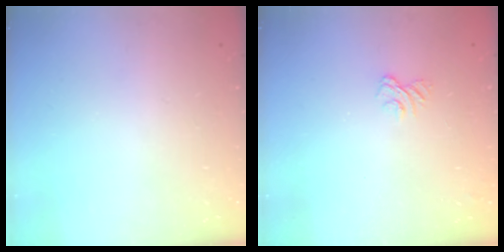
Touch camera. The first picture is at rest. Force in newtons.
{"total": 2.3, "press": 2.0, "slide": 1.2}